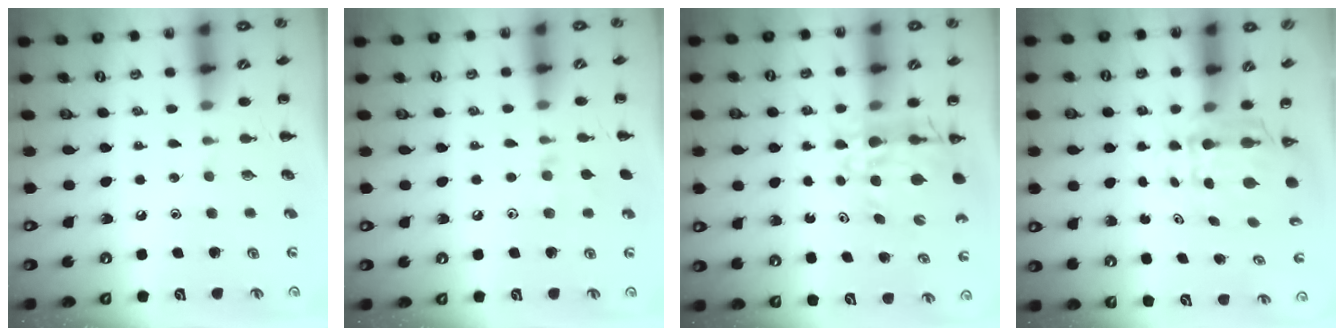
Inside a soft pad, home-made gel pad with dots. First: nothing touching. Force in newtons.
{"total": 6.5, "press": 6.2, "slide": 1.8}
{"total": 10.2, "press": 9.6, "slide": 3.5}
{"total": 5.7, "press": 5.4, "slide": 1.9}